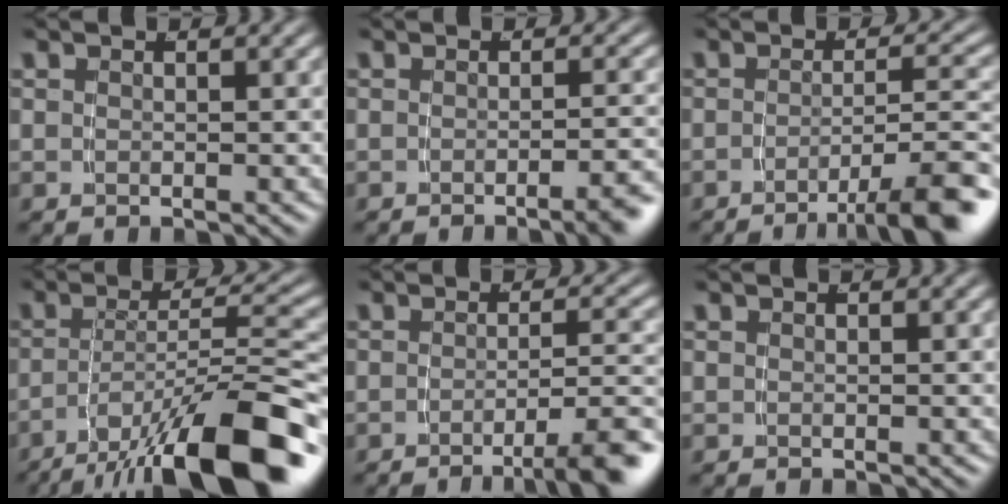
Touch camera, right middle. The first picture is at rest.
{"total": 3.0, "force": [-2.2, -0.1, 2.1], "torque": [-0.020, 0.008, -0.039]}
{"total": 7.0, "force": [-4.5, 0.9, 5.3], "torque": [-0.064, -0.004, -0.069]}
{"total": 10.0, "force": [-6.0, 2.0, 7.7], "torque": [-0.105, -0.001, -0.086]}
{"total": 5.7, "force": [-3.6, 0.6, 4.4], "torque": [-0.053, -0.001, -0.059]}
{"total": 0.0}